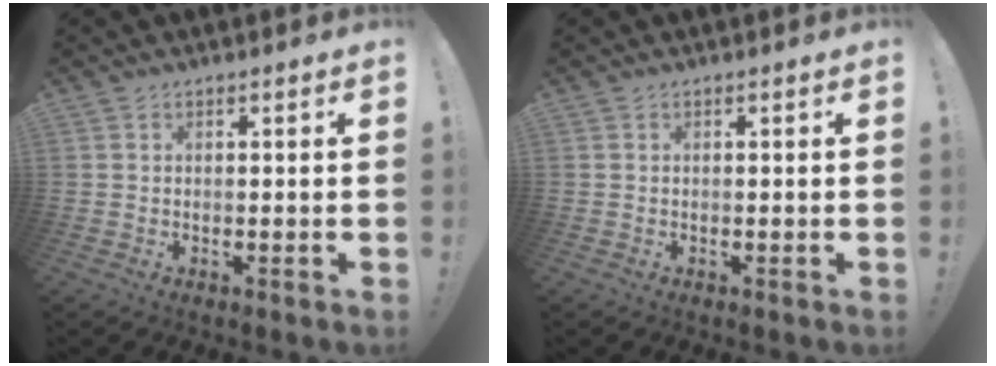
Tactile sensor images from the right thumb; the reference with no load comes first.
{"total": 0.0}